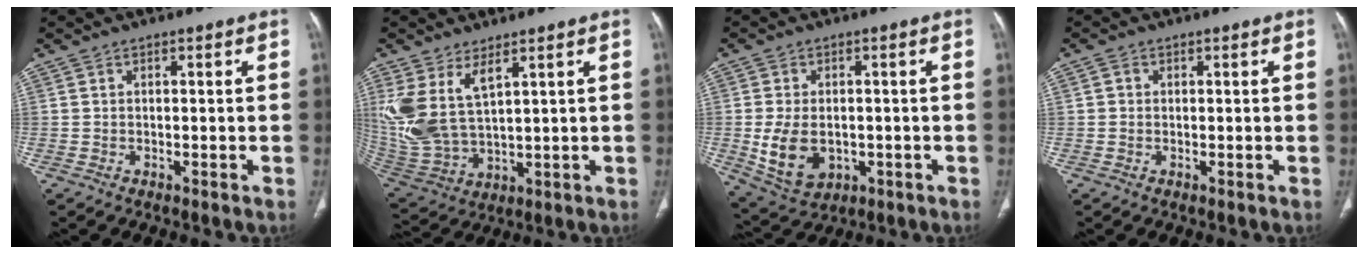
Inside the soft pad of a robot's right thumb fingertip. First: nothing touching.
{"total": 13.0, "force": [5.7, 6.3, 9.9], "torque": [-0.221, -0.024, 0.135]}
{"total": 9.7, "force": [-1.4, 6.7, 7.0], "torque": [-0.122, -0.003, -0.005]}
{"total": 1.0, "force": [0.1, 0.9, 0.3], "torque": [-0.002, 0.002, 0.001]}